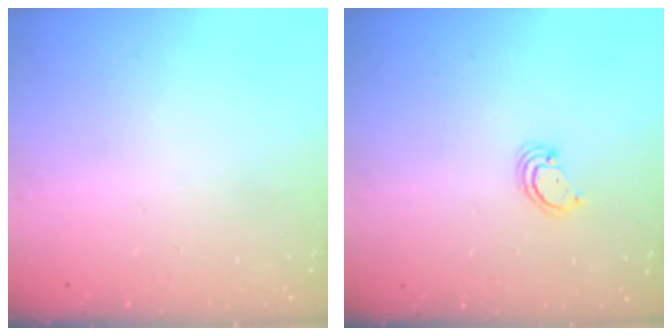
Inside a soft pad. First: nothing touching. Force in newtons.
{"total": 2.4, "press": 2.4, "slide": 0.2}